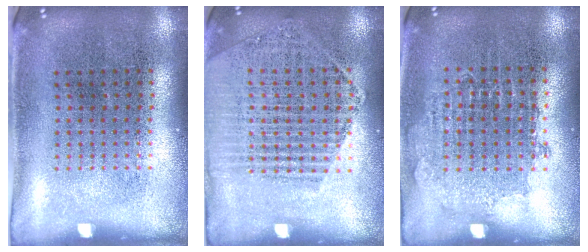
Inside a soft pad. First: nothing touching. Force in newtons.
{"total": 1.6, "press": 1.5, "slide": 0.4}
{"total": 0.7, "press": 0.7, "slide": 0.2}